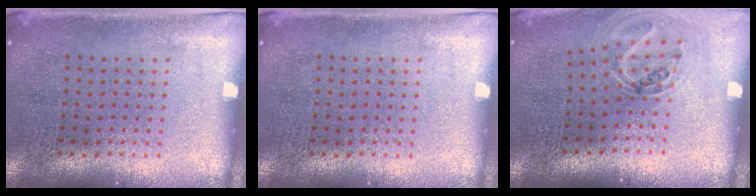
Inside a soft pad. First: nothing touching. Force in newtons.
{"total": 0.0}
{"total": 1.1, "press": 1.1, "slide": 0.3}